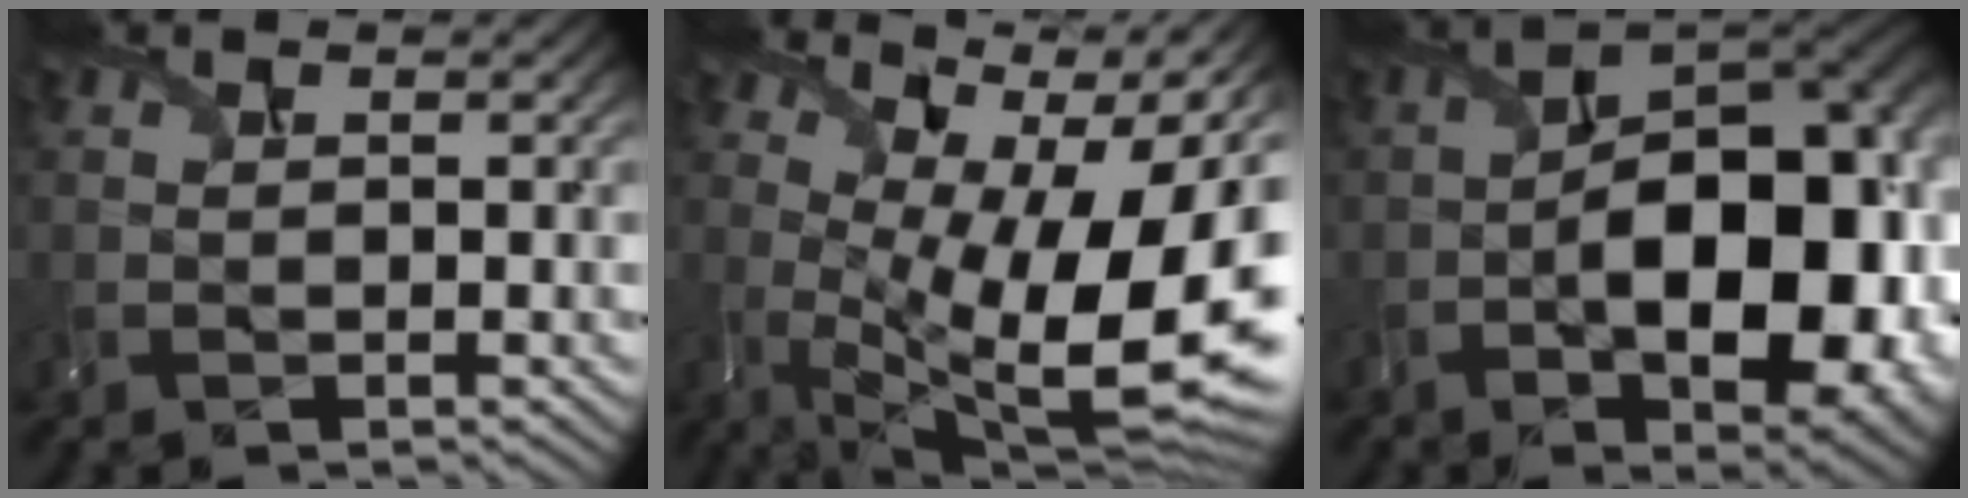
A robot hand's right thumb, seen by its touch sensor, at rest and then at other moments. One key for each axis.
{"total": 17.9, "fx": 2.4, "fy": 7.5, "fz": 16.0, "tx": -0.248, "ty": 0.012, "tz": 0.070}
{"total": 18.1, "fx": -3.9, "fy": 9.1, "fz": 15.1, "tx": -0.207, "ty": -0.010, "tz": -0.055}